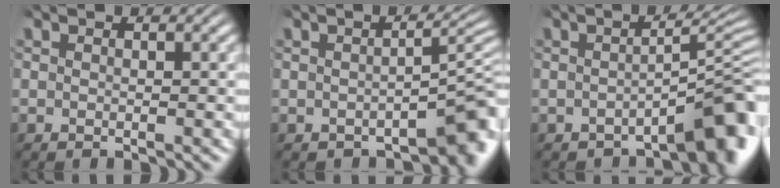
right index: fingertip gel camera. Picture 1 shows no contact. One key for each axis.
{"total": 4.2, "fx": -1.8, "fy": 1.5, "fz": 3.5, "tx": -0.037, "ty": -0.004, "tz": -0.022}
{"total": 6.1, "fx": -2.4, "fy": 1.8, "fz": 5.3, "tx": -0.058, "ty": 0.002, "tz": -0.034}